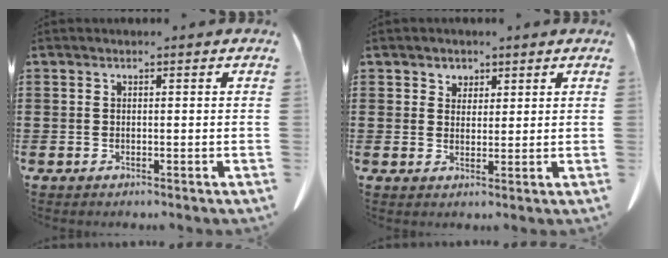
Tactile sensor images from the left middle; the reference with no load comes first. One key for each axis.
{"total": 2.2, "fx": 1.7, "fy": 1.4, "fz": 0.1, "tx": -0.010, "ty": 0.007, "tz": 0.032}